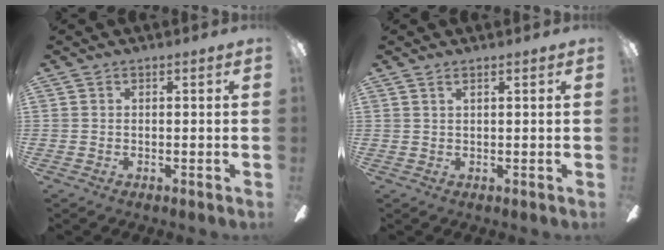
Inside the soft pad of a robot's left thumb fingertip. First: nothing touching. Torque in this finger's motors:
{"motor_torque": [0.00, -0.10, 0.12, 0.00, -0.05]}